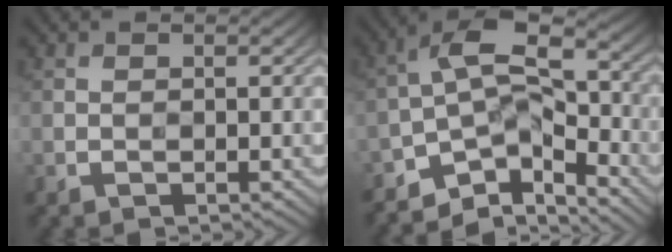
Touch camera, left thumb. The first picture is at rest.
{"total": 10.5, "force": [-7.3, 4.4, 6.1], "torque": [-0.107, 0.004, -0.138]}